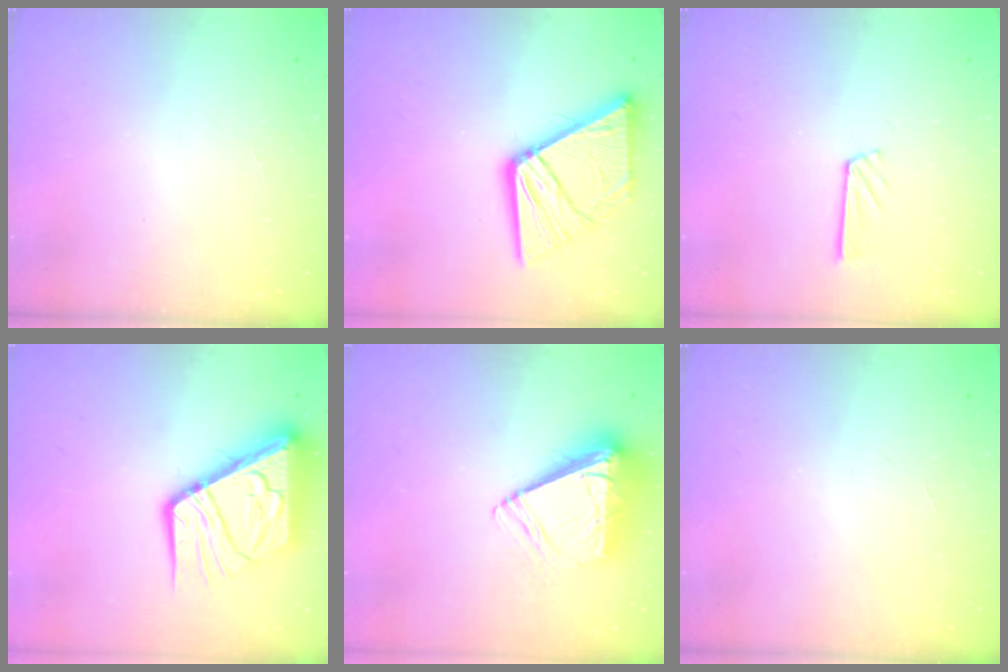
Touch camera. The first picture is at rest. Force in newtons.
{"total": 15.2, "press": 15.1, "slide": 1.5}
{"total": 5.9, "press": 5.9, "slide": 0.4}
{"total": 15.1, "press": 15.0, "slide": 1.7}
{"total": 10.6, "press": 10.6, "slide": 1.4}
{"total": 0.0}